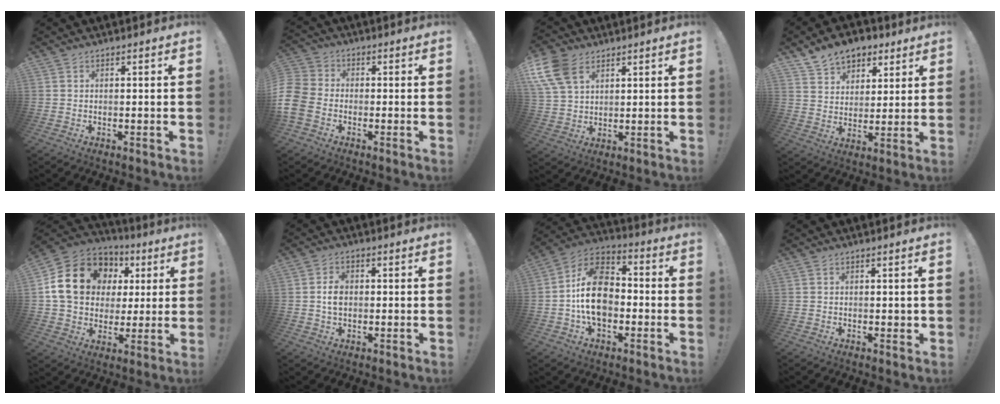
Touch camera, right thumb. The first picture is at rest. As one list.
[{"total": 8.1, "force": [-3.8, 6.0, 3.8], "torque": [-0.088, 0.025, -0.069]}, {"total": 12.7, "force": [6.3, 8.5, 7.0], "torque": [-0.138, -0.022, 0.128]}, {"total": 10.5, "force": [7.2, 6.9, 3.2], "torque": [-0.050, -0.045, 0.138]}, {"total": 20.4, "force": [6.3, 15.5, 11.8], "torque": [-0.189, -0.012, 0.137]}, {"total": 4.4, "force": [0.1, 3.2, 3.1], "torque": [-0.034, 0.003, -0.001]}, {"total": 17.7, "force": [-1.7, 12.5, 12.5], "torque": [-0.202, 0.027, -0.025]}, {"total": 1.2, "force": [0.2, 0.9, 0.7], "torque": [-0.005, 0.002, 0.002]}]